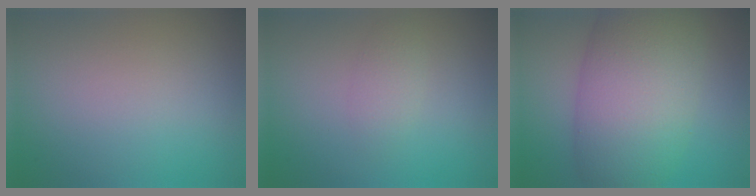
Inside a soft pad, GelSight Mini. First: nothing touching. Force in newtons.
{"total": 1.4, "press": 1.4, "slide": 0.1}
{"total": 10.2, "press": 10.2, "slide": 0.4}